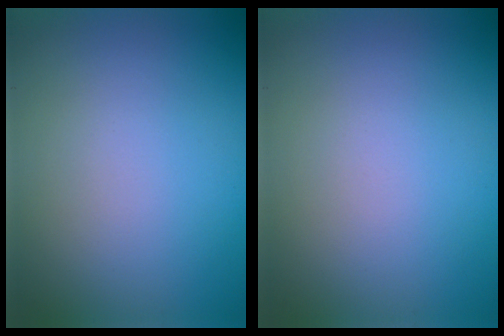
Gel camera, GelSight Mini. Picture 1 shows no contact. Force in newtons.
{"total": 0.0}